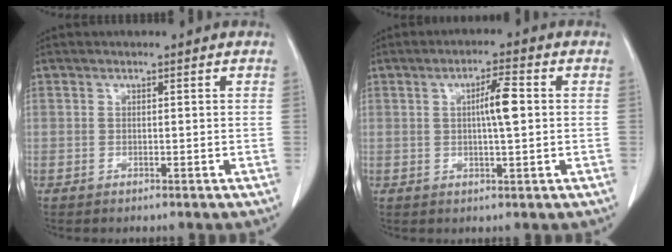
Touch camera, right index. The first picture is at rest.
{"total": 4.6, "force": [0.4, 0.4, 4.5], "torque": [-0.078, 0.004, 0.005]}